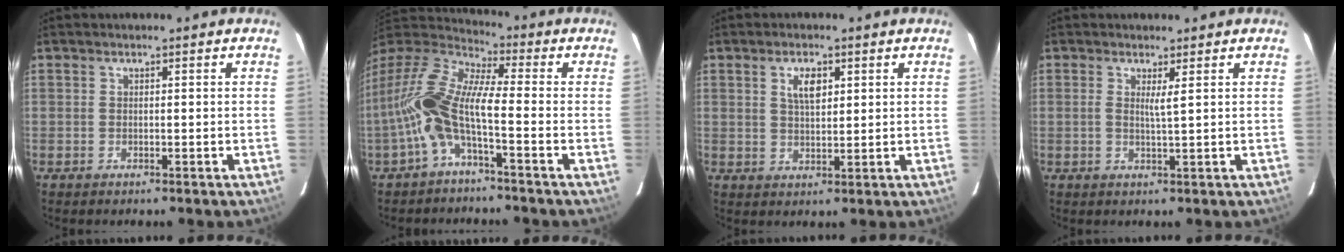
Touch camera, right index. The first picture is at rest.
{"total": 13.6, "force": [-3.7, 3.7, 12.5], "torque": [-0.248, 0.007, -0.081]}
{"total": 4.3, "force": [1.7, 2.0, 3.4], "torque": [-0.059, 0.005, 0.031]}
{"total": 1.8, "force": [0.7, -0.4, 1.7], "torque": [-0.030, -0.005, 0.011]}